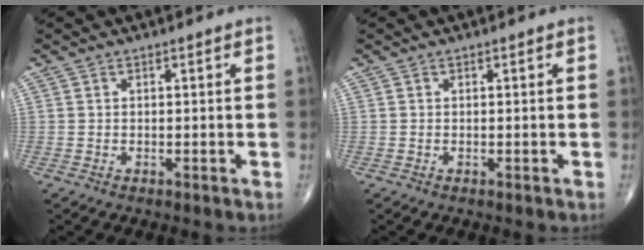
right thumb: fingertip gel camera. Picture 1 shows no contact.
{"total": 0.0}